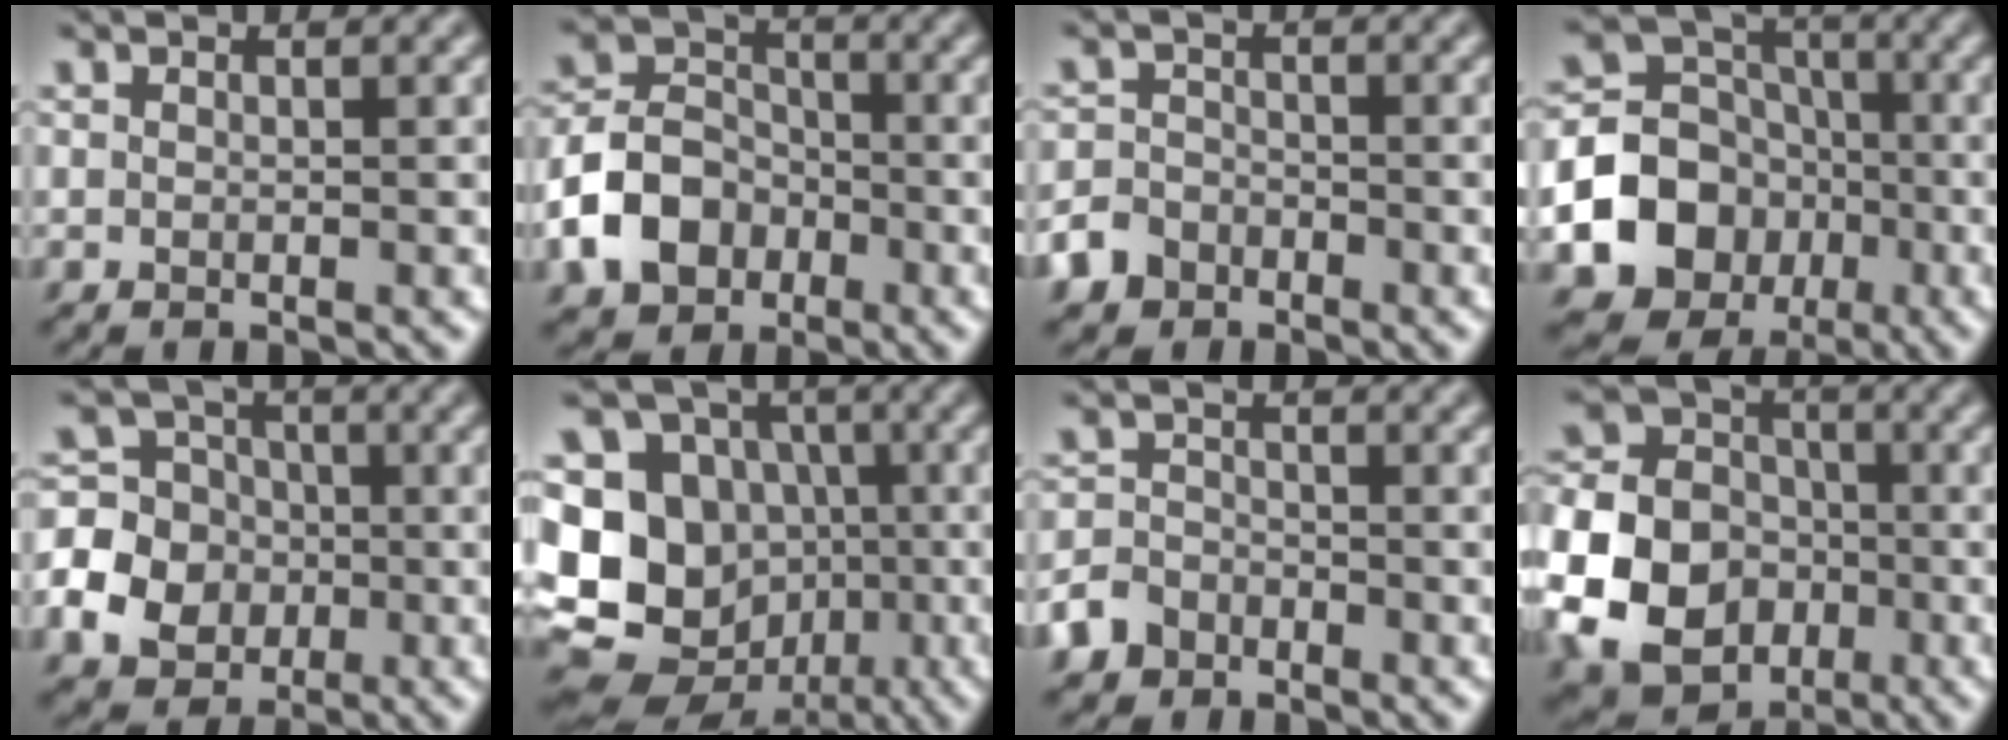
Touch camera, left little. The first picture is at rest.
{"total": 6.5, "force": [-2.7, 4.9, 3.3], "torque": [-0.068, 0.006, -0.062]}
{"total": 4.9, "force": [-3.3, 3.4, 0.9], "torque": [-0.010, -0.013, -0.069]}
{"total": 15.7, "force": [-5.2, 14.1, 4.8], "torque": [-0.110, -0.041, -0.104]}
{"total": 10.6, "force": [-2.7, 9.8, 3.0], "torque": [-0.096, -0.002, -0.067]}
{"total": 15.5, "force": [-2.4, 14.1, 6.1], "torque": [-0.165, 0.014, -0.062]}
{"total": 4.4, "force": [-3.2, 3.0, 0.8], "torque": [-0.005, -0.011, -0.065]}
{"total": 13.4, "force": [-4.0, 11.1, 6.4], "torque": [-0.167, -0.034, -0.102]}